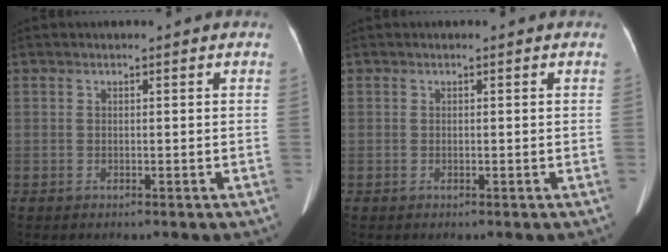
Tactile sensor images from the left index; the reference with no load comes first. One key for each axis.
{"total": 0.0}